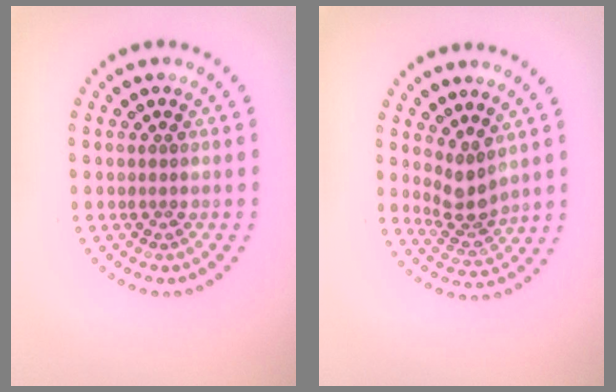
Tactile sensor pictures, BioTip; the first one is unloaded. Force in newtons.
{"total": 2.9, "press": 2.2, "slide": 1.8}